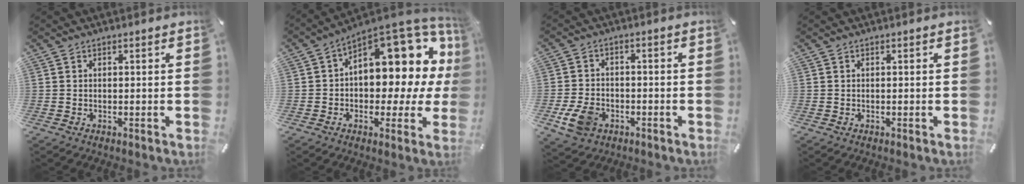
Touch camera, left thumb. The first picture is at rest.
{"total": 15.8, "force": [6.5, 9.0, 11.3], "torque": [-0.125, -0.070, 0.103]}
{"total": 8.0, "force": [-3.2, 5.9, 4.3], "torque": [-0.089, 0.011, -0.058]}
{"total": 0.0}